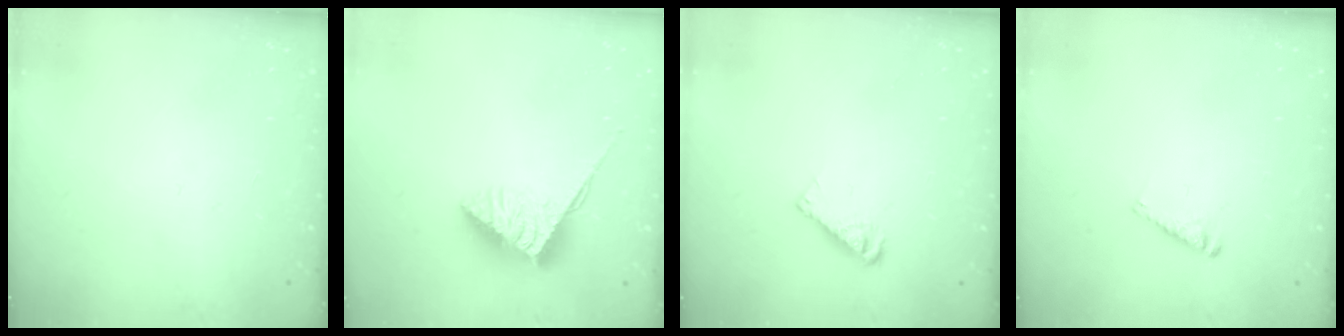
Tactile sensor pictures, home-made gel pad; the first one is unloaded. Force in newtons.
{"total": 6.3, "press": 6.3, "slide": 0.7}
{"total": 5.0, "press": 5.0, "slide": 0.0}
{"total": 3.3, "press": 3.3, "slide": 0.3}